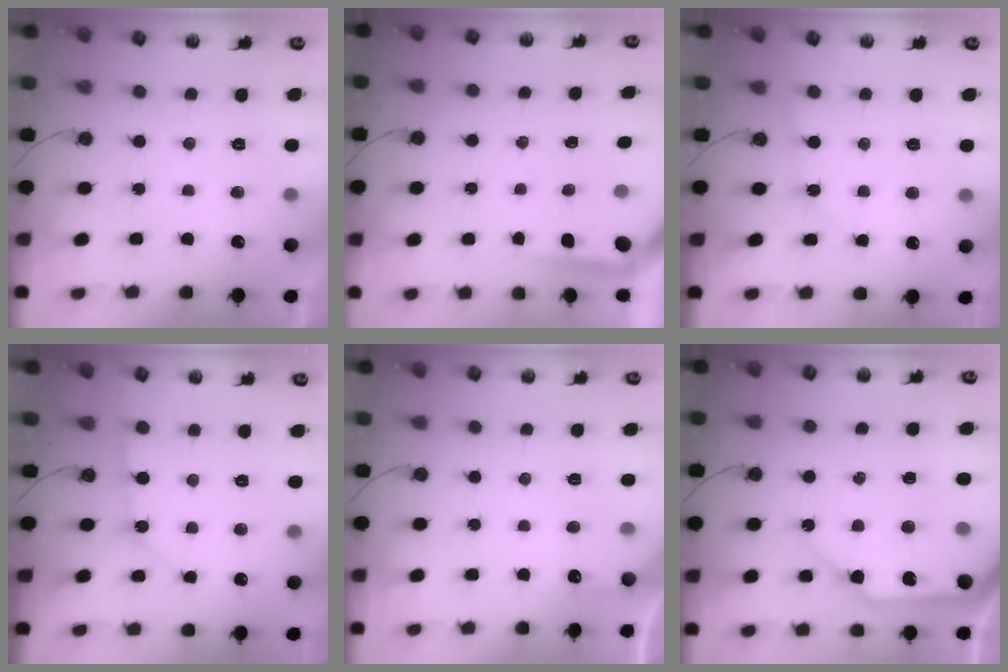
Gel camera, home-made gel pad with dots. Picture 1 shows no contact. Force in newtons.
{"total": 3.1, "press": 3.1, "slide": 0.4}
{"total": 2.4, "press": 2.3, "slide": 0.4}
{"total": 3.7, "press": 3.7, "slide": 0.2}
{"total": 2.9, "press": 2.9, "slide": 0.3}
{"total": 15.8, "press": 15.6, "slide": 2.3}